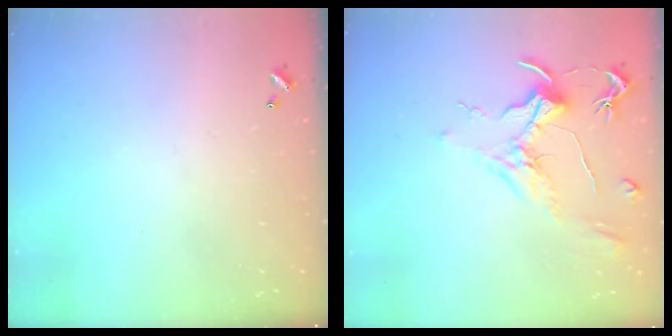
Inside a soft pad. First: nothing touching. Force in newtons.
{"total": 2.0, "press": 1.7, "slide": 0.9}